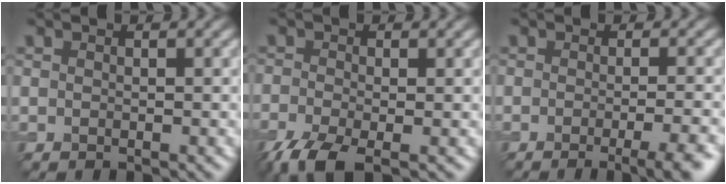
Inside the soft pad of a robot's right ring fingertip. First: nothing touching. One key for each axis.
{"total": 4.2, "fx": -2.8, "fy": 1.2, "fz": 2.9, "tx": -0.064, "ty": -0.011, "tz": -0.063}
{"total": 4.6, "fx": -2.0, "fy": 1.2, "fz": 3.9, "tx": -0.036, "ty": -0.001, "tz": -0.027}